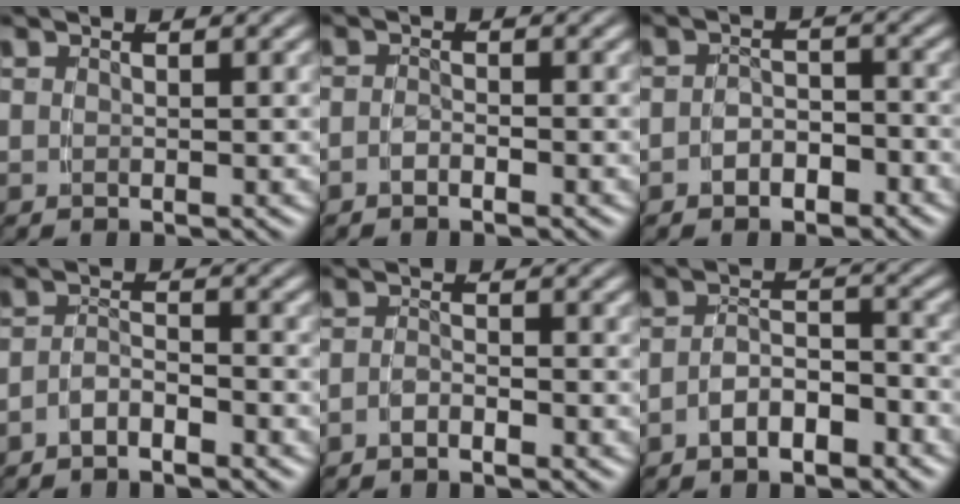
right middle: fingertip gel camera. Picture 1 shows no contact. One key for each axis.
{"total": 1.3, "fx": -1.2, "fy": 0.3, "fz": 0.2, "tx": -0.012, "ty": -0.007, "tz": -0.020}
{"total": 2.8, "fx": -2.0, "fy": 1.8, "fz": 0.8, "tx": -0.009, "ty": -0.003, "tz": -0.036}
{"total": 2.6, "fx": -2.4, "fy": 0.7, "fz": 0.8, "tx": -0.010, "ty": -0.006, "tz": -0.043}
{"total": 1.7, "fx": -1.6, "fy": 0.4, "fz": 0.5, "tx": -0.012, "ty": -0.004, "tz": -0.028}
{"total": 3.7, "fx": -2.8, "fy": 1.6, "fz": 1.7, "tx": -0.017, "ty": -0.005, "tz": -0.050}